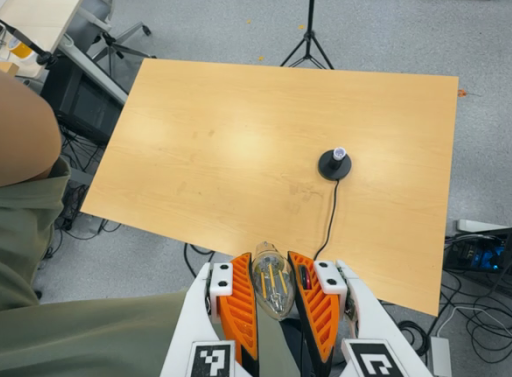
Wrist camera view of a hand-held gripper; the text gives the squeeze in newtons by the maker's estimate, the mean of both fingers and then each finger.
{"total": 19.1, "left": 20.8, "right": 17.5}